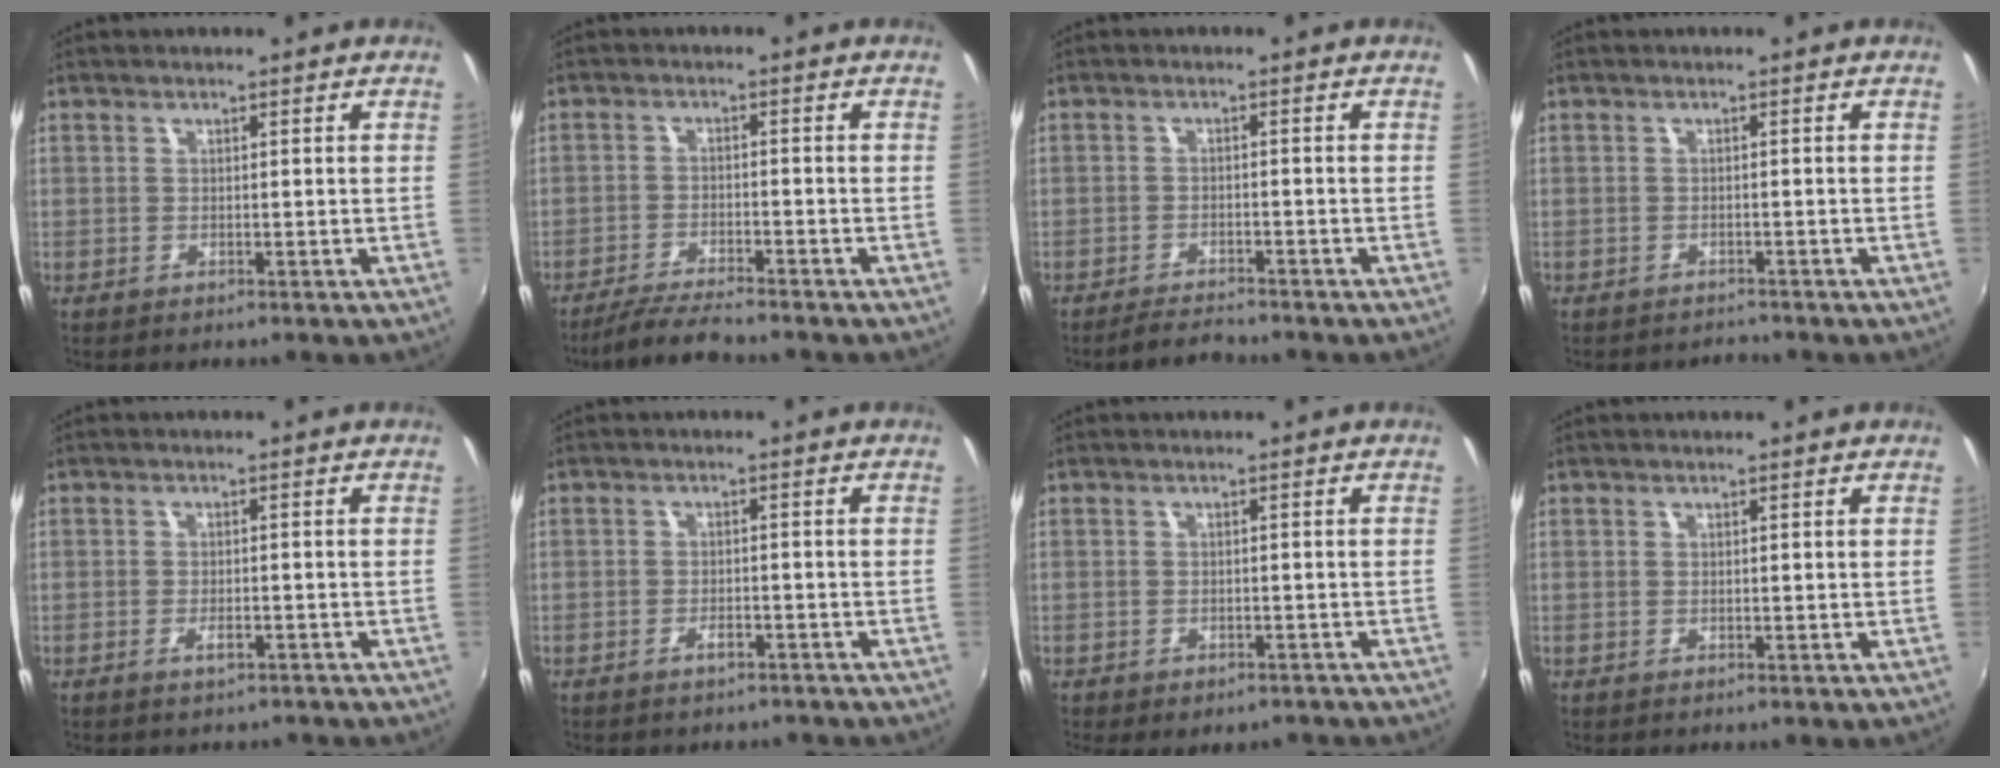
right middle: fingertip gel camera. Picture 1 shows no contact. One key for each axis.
{"total": 6.4, "fx": -5.8, "fy": 0.2, "fz": 2.7, "tx": -0.074, "ty": -0.015, "tz": -0.104}
{"total": 3.7, "fx": -3.6, "fy": 0.5, "fz": 1.0, "tx": -0.037, "ty": -0.008, "tz": -0.063}
{"total": 1.5, "fx": -1.4, "fy": 0.4, "fz": -0.2, "tx": -0.002, "ty": -0.003, "tz": -0.023}
{"total": 2.2, "fx": -1.7, "fy": 0.7, "fz": 1.2, "tx": -0.025, "ty": 0.001, "tz": -0.024}
{"total": 2.8, "fx": -2.3, "fy": 1.0, "fz": 1.1, "tx": -0.026, "ty": 0.001, "tz": -0.032}
{"total": 6.4, "fx": -5.0, "fy": 2.7, "fz": 3.0, "tx": -0.062, "ty": -0.021, "tz": -0.061}
{"total": 0.0}